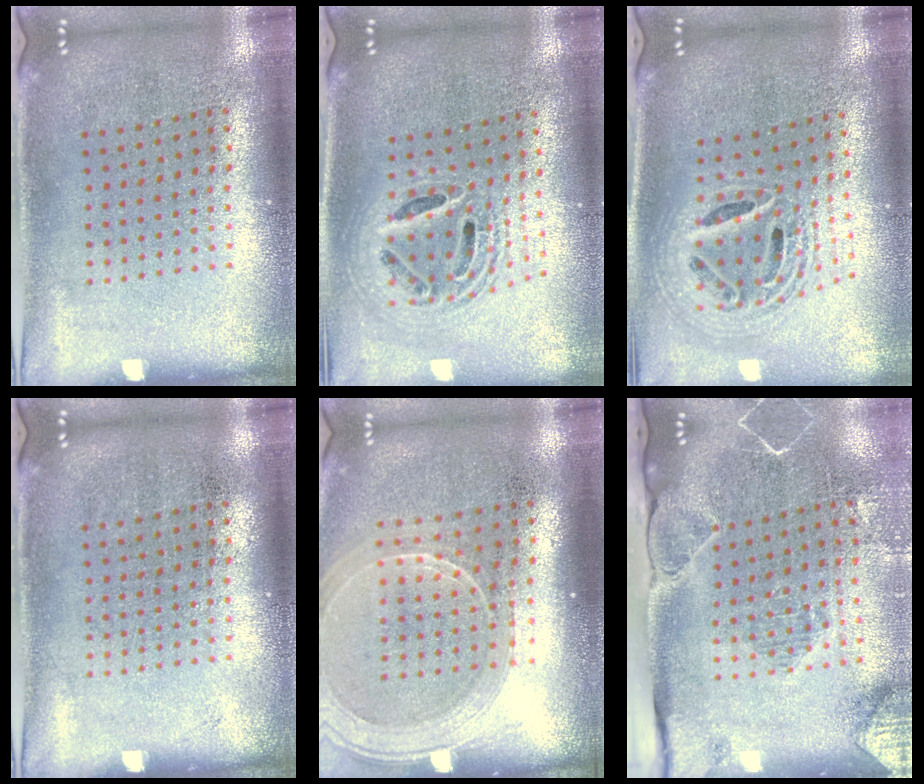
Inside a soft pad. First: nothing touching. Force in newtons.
{"total": 2.0, "press": 1.6, "slide": 1.2}
{"total": 2.3, "press": 1.8, "slide": 1.4}
{"total": 0.0}
{"total": 2.0, "press": 1.8, "slide": 0.8}
{"total": 2.1, "press": 2.0, "slide": 0.6}